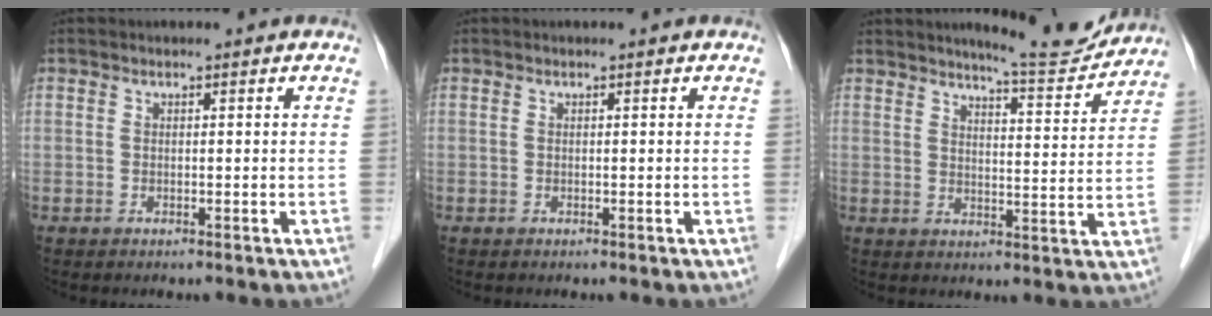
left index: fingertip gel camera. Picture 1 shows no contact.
{"total": 0.0}
{"total": 8.7, "force": [8.5, 0.2, 2.1], "torque": [-0.037, -0.017, 0.112]}